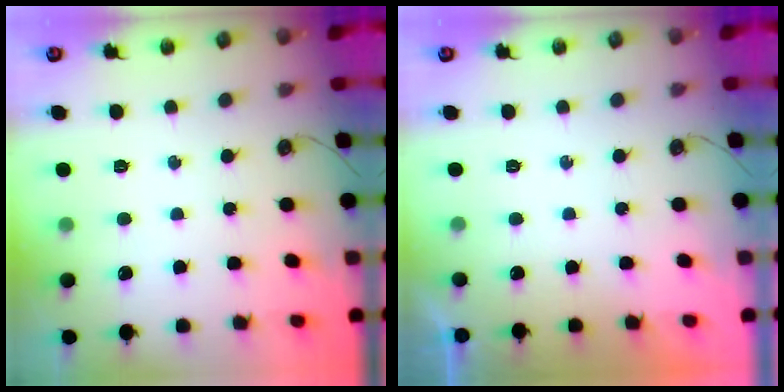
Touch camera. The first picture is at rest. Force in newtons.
{"total": 0.0}